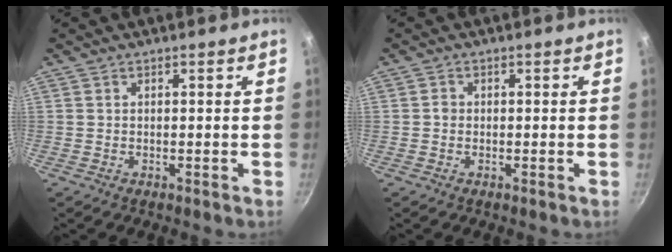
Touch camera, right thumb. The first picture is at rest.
{"total": 1.0, "force": [-0.2, 1.0, 0.4], "torque": [-0.004, 0.005, -0.004]}